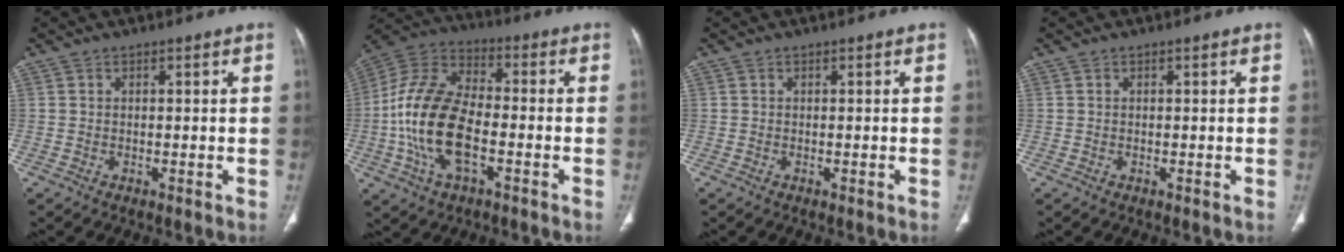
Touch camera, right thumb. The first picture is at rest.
{"total": 17.6, "force": [-3.7, 9.2, 14.6], "torque": [-0.294, 0.028, -0.074]}
{"total": 0.0}
{"total": 0.0}